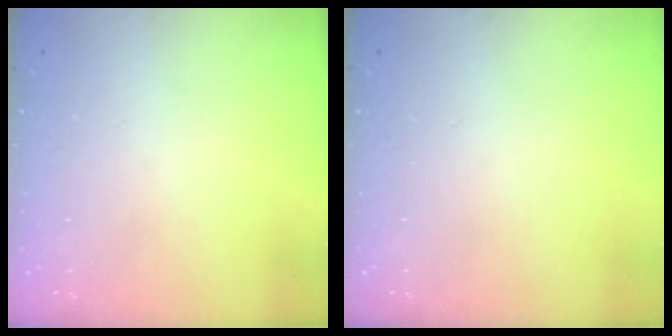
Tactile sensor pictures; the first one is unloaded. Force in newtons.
{"total": 0.0}